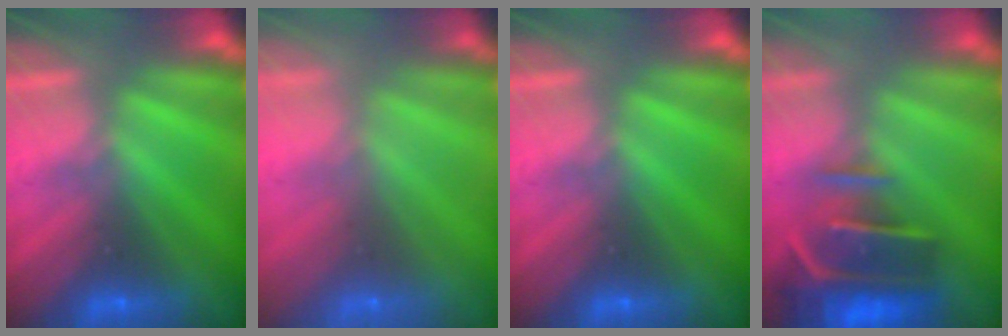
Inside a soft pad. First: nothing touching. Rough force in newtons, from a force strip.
{"total": 6.5}
{"total": 0.0}
{"total": 7.5}